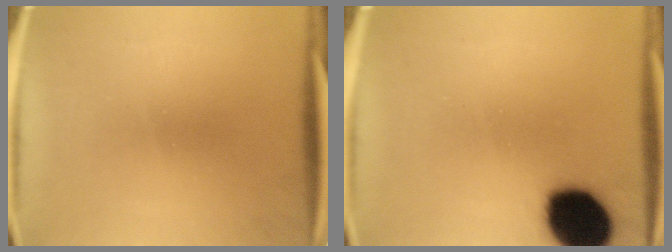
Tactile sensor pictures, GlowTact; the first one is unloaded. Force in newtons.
{"total": 18.0}